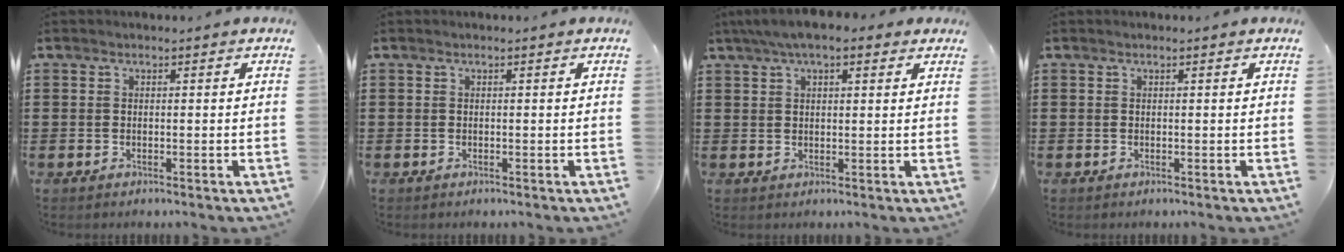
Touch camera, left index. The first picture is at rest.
{"total": 0.0}
{"total": 4.8, "force": [3.2, 1.5, 3.3], "torque": [-0.070, 0.007, 0.057]}
{"total": 0.0}